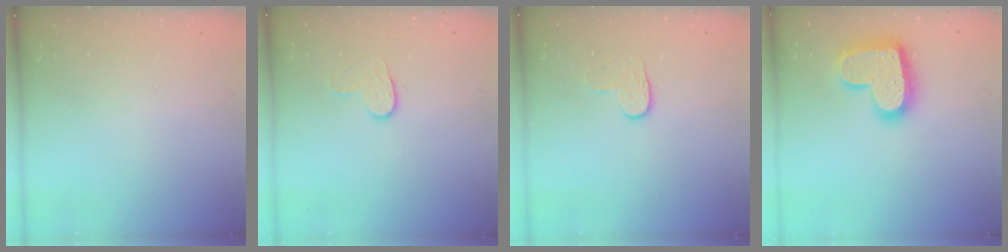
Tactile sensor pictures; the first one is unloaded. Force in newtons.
{"total": 4.3, "press": 4.3, "slide": 0.4}
{"total": 4.0, "press": 4.0, "slide": 0.4}
{"total": 18.1, "press": 18.1, "slide": 1.1}